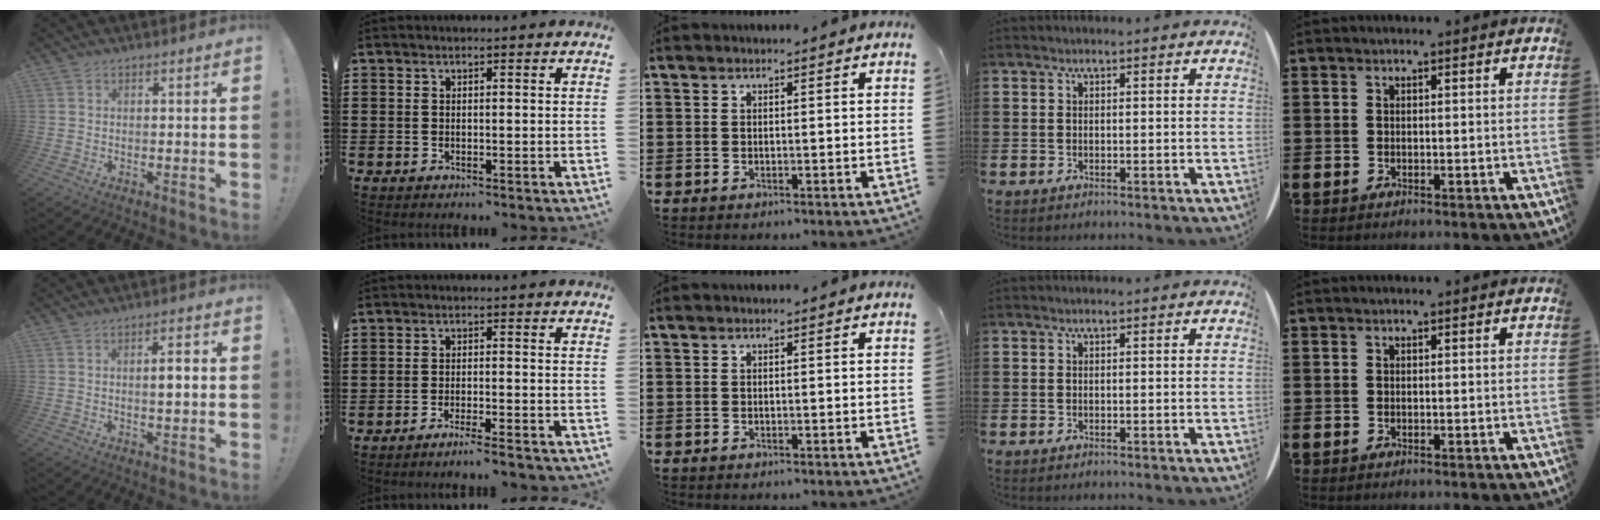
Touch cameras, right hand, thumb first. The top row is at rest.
{"thumb": {"total": 3.9, "force": [-0.1, 0.7, 3.8], "torque": [-0.051, -0.003, -0.008]}, "index": {"total": 2.7, "force": [-2.4, -0.2, 1.2], "torque": [-0.018, 0.002, -0.047]}}